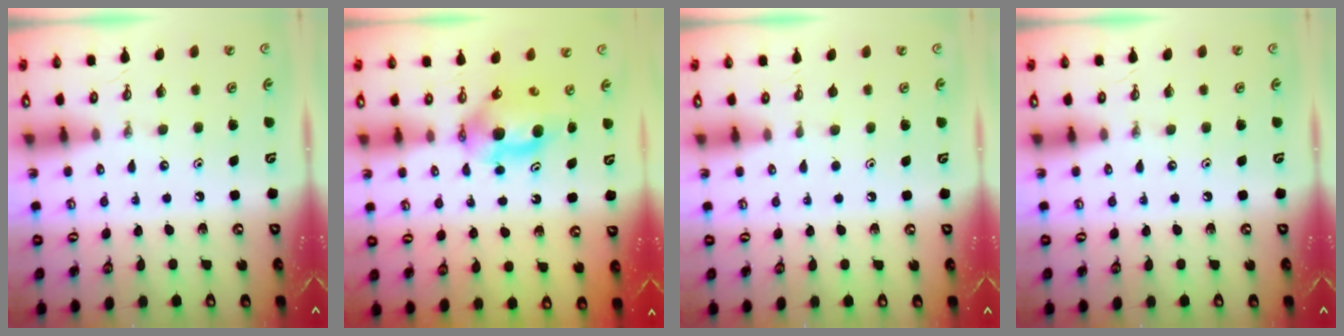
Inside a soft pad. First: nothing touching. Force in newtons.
{"total": 5.9, "press": 5.8, "slide": 1.2}
{"total": 1.2, "press": 0.5, "slide": 1.0}
{"total": 0.0}